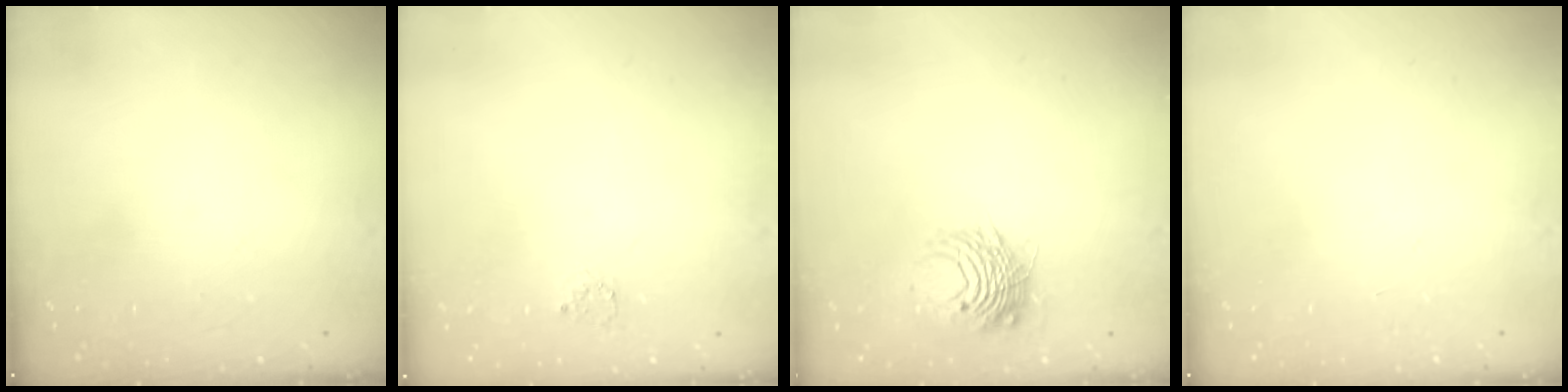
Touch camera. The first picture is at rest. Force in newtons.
{"total": 2.5, "press": 2.5, "slide": 0.3}
{"total": 8.3, "press": 8.2, "slide": 0.3}
{"total": 0.0}